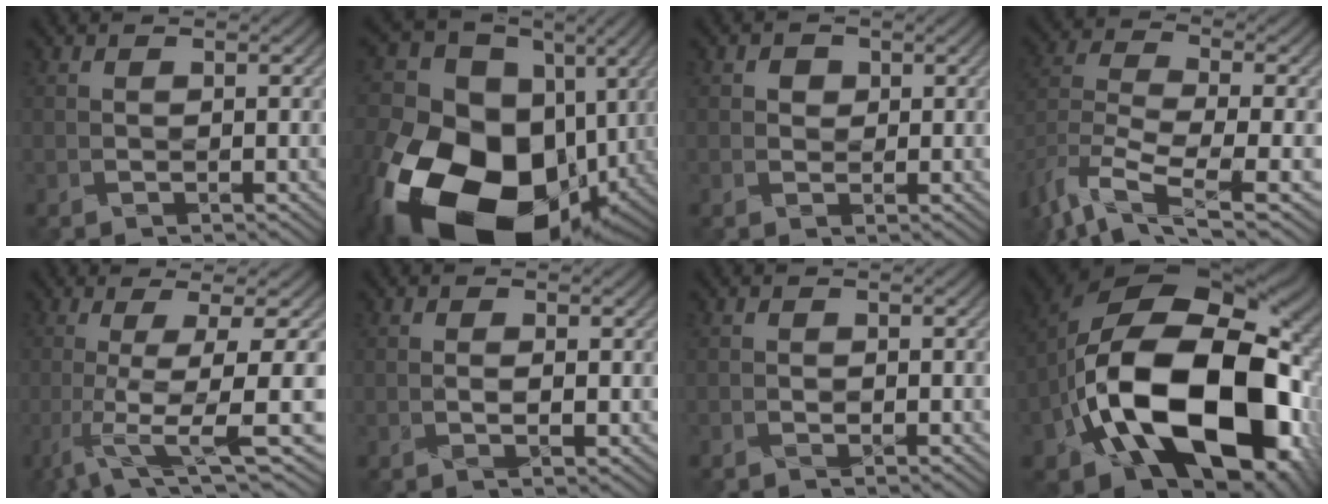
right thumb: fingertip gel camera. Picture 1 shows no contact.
{"total": 22.5, "force": [-6.6, 15.9, 14.5], "torque": [-0.347, -0.047, -0.095]}
{"total": 1.9, "force": [0.5, 1.8, 0.4], "torque": [-0.003, 0.002, 0.008]}
{"total": 11.2, "force": [-7.1, 4.2, 7.6], "torque": [-0.186, -0.020, -0.129]}
{"total": 9.5, "force": [-1.4, 1.6, 9.3], "torque": [-0.153, 0.004, -0.013]}
{"total": 1.2, "force": [-0.1, 0.5, 1.1], "torque": [-0.021, -0.002, 0.001]}
{"total": 0.5, "force": [-0.4, 0.2, 0.3], "torque": [-0.007, -0.001, -0.006]}
{"total": 22.1, "force": [-5.5, 13.5, 16.5], "torque": [-0.342, -0.048, -0.067]}